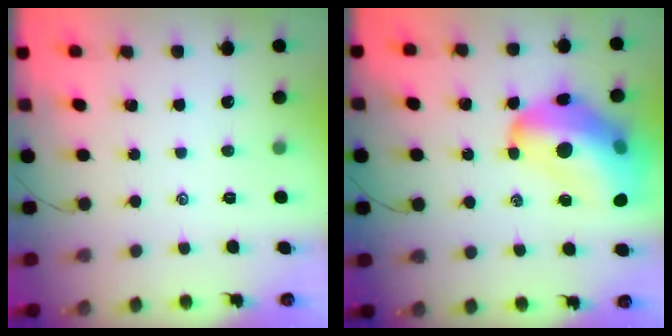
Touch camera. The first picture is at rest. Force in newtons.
{"total": 23.2, "press": 22.4, "slide": 5.9}